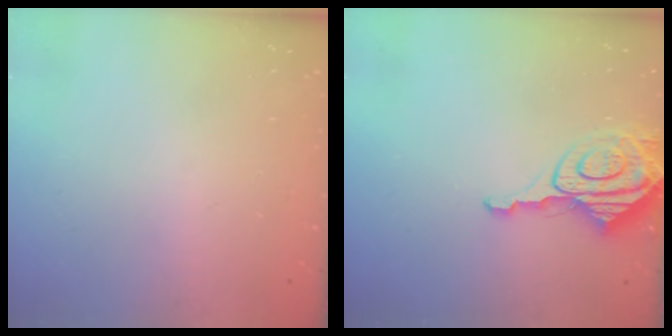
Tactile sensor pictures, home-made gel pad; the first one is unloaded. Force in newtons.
{"total": 9.9, "press": 9.8, "slide": 0.9}